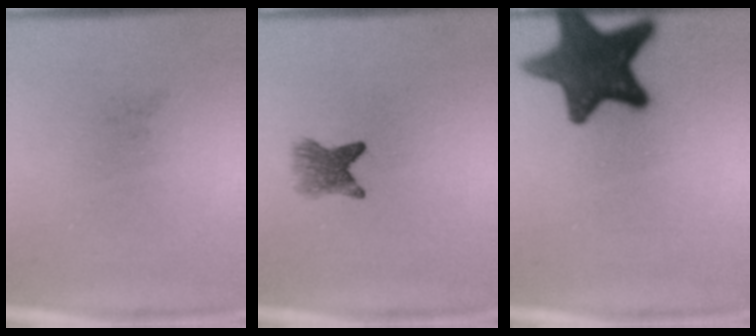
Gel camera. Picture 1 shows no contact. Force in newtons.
{"total": 3.6}
{"total": 13.9}